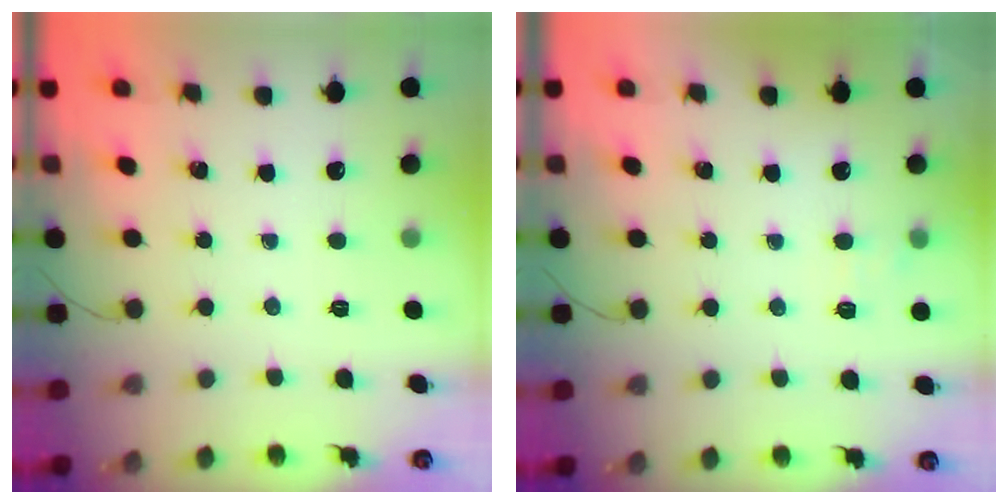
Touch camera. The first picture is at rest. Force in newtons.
{"total": 6.6, "press": 6.5, "slide": 1.3}